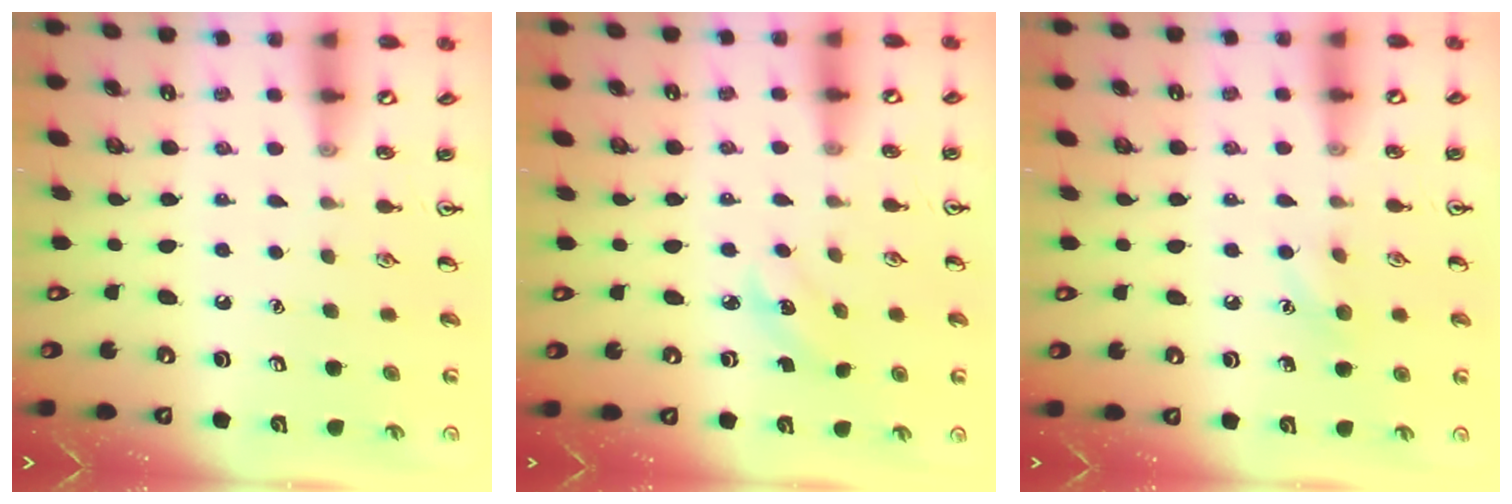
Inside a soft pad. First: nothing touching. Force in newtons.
{"total": 2.4, "press": 2.2, "slide": 0.9}
{"total": 7.1, "press": 6.9, "slide": 1.8}